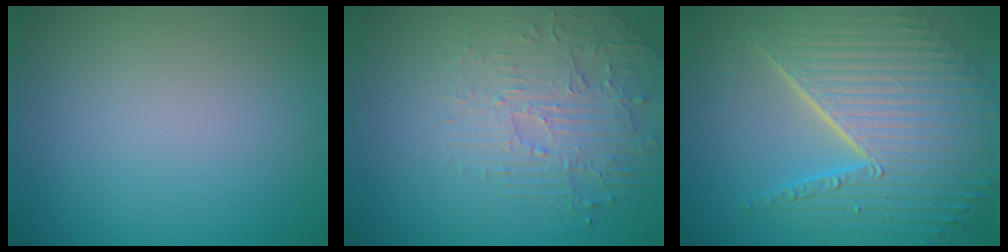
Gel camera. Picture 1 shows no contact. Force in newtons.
{"total": 2.6, "press": 2.1, "slide": 1.5}
{"total": 10.9, "press": 7.1, "slide": 8.3}